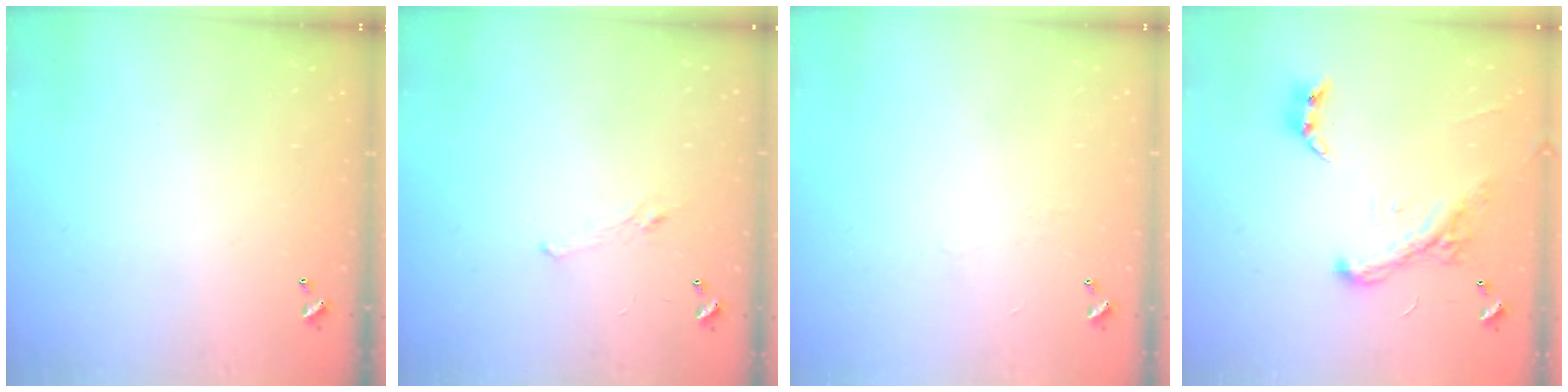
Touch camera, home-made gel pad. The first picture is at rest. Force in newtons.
{"total": 1.2, "press": 0.8, "slide": 0.9}
{"total": 2.3, "press": 2.3, "slide": 0.4}
{"total": 2.2, "press": 2.2, "slide": 0.1}